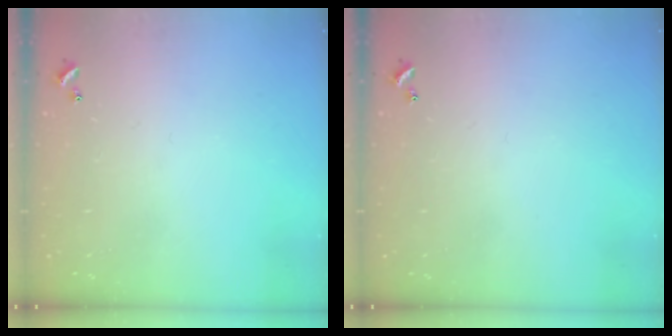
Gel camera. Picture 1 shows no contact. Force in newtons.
{"total": 0.0}